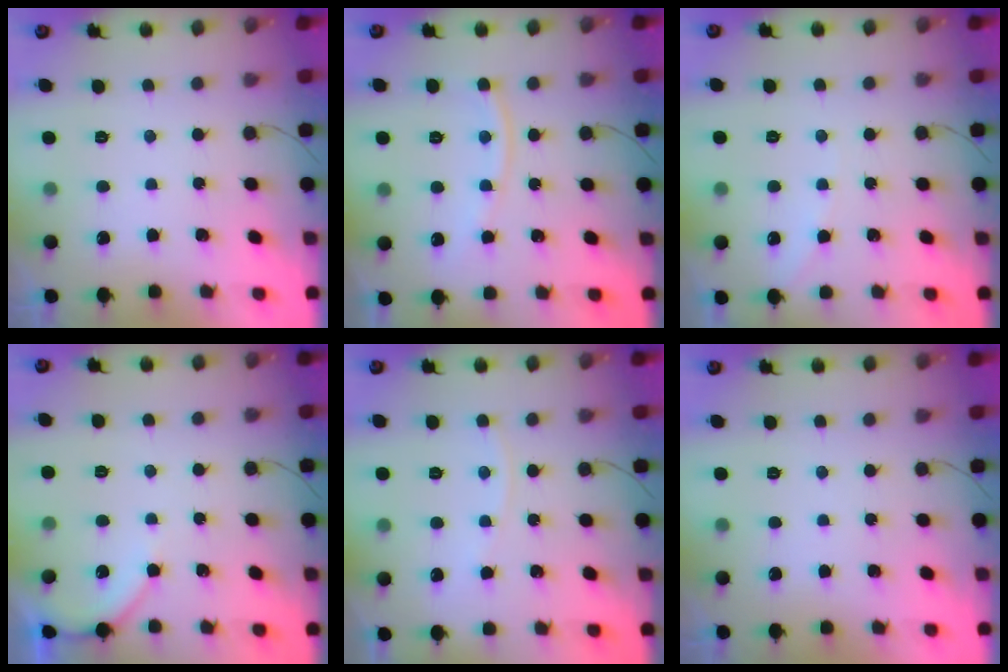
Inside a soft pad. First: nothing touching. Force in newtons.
{"total": 8.6, "press": 8.5, "slide": 1.0}
{"total": 4.4, "press": 4.4, "slide": 0.3}
{"total": 4.9, "press": 4.8, "slide": 0.6}
{"total": 2.5, "press": 2.5, "slide": 0.3}
{"total": 0.0}